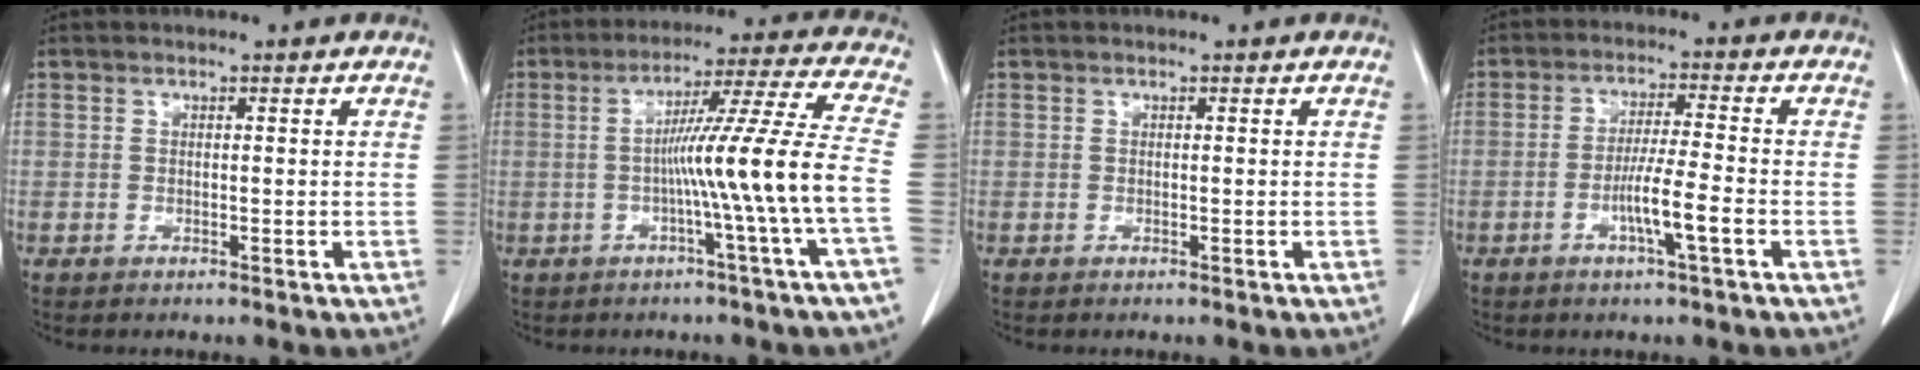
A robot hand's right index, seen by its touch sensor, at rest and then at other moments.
{"total": 12.9, "force": [-2.7, -3.0, 12.2], "torque": [-0.191, 0.005, -0.044]}
{"total": 0.0}
{"total": 6.5, "force": [-2.5, -0.4, 6.0], "torque": [-0.110, -0.006, -0.047]}